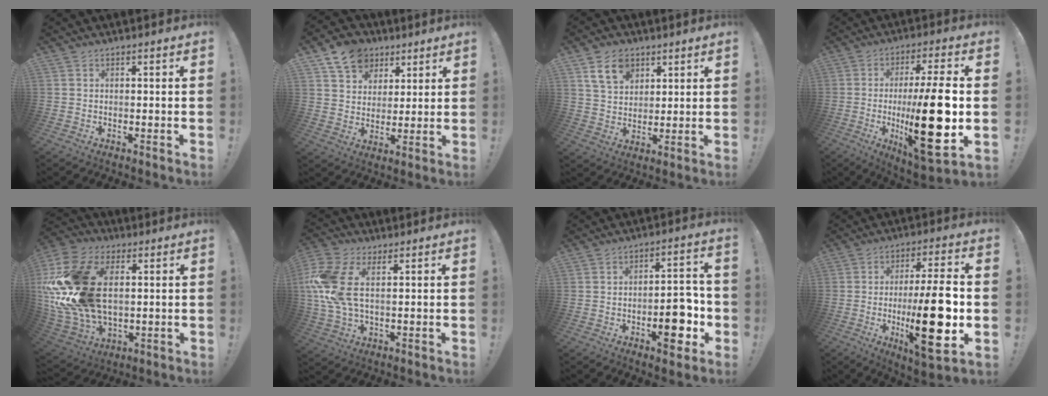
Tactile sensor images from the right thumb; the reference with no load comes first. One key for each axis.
{"total": 11.6, "fx": 6.9, "fy": 8.6, "fz": 3.6, "tx": -0.052, "ty": -0.042, "tz": 0.134}
{"total": 10.1, "fx": 5.3, "fy": 7.1, "fz": 4.9, "tx": -0.078, "ty": -0.015, "tz": 0.103}
{"total": 24.4, "fx": -3.1, "fy": 6.2, "fz": 23.4, "tx": -0.398, "ty": -0.008, "tz": -0.046}
{"total": 28.3, "fx": 3.2, "fy": 18.4, "fz": 21.3, "tx": -0.410, "ty": -0.001, "tz": 0.069}
{"total": 13.4, "fx": 3.1, "fy": 7.4, "fz": 10.7, "tx": -0.225, "ty": -0.006, "tz": 0.061}
{"total": 11.8, "fx": -3.9, "fy": 4.9, "fz": 10.0, "tx": -0.123, "ty": 0.018, "tz": -0.063}
{"total": 21.8, "fx": -3.9, "fy": 5.5, "fz": 20.8, "tx": -0.346, "ty": 0.001, "tz": -0.056}